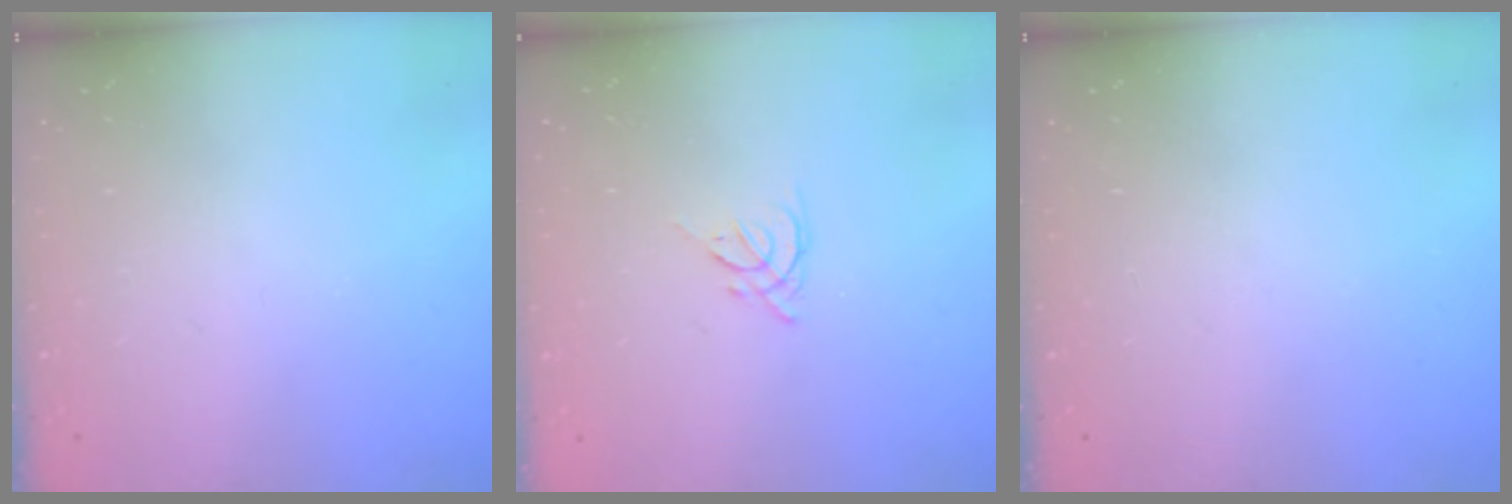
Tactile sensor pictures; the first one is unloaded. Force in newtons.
{"total": 3.4, "press": 3.3, "slide": 0.7}
{"total": 0.0}